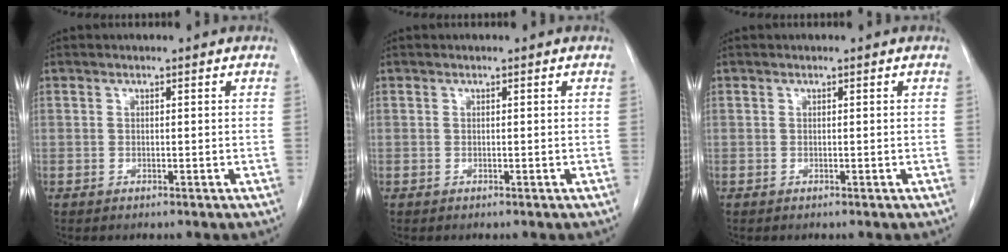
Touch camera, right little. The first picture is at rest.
{"total": 0.0}
{"total": 0.0}